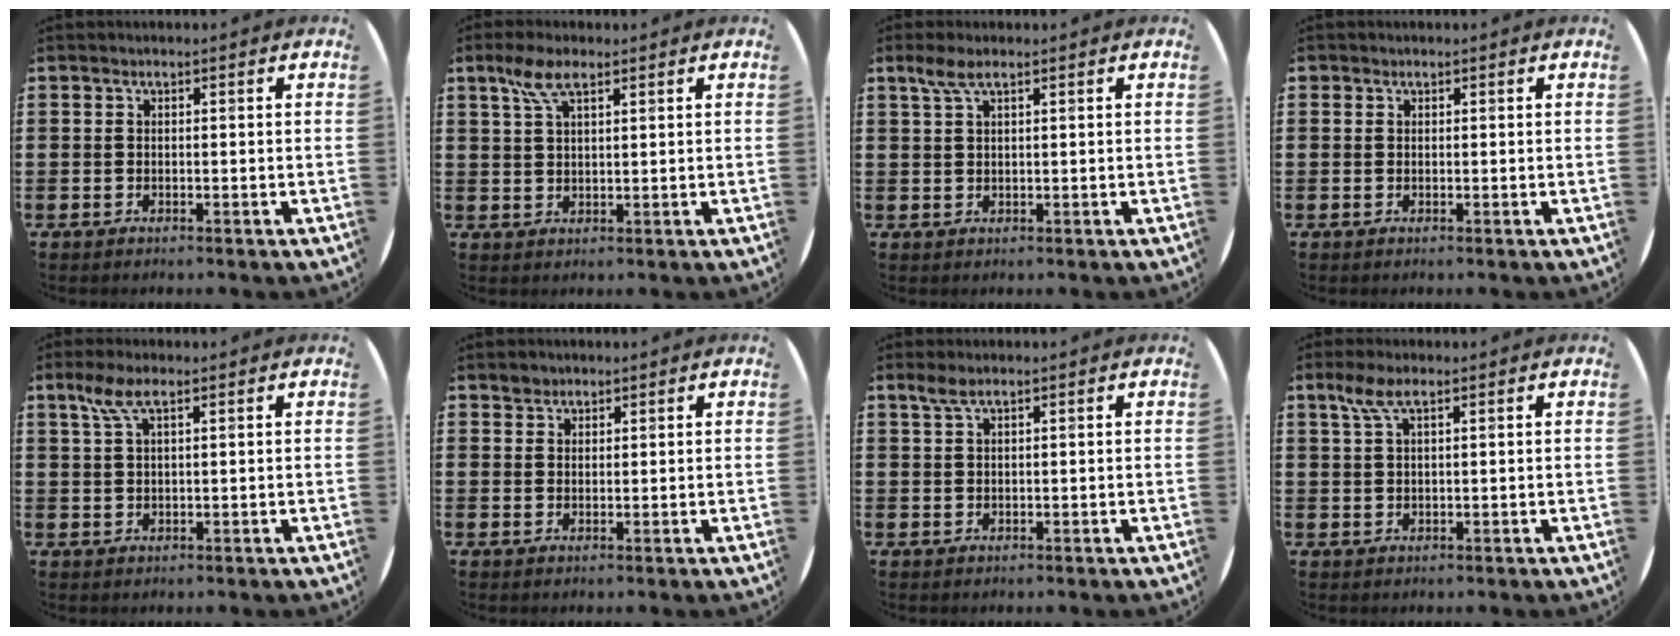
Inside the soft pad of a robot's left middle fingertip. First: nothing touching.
{"total": 5.1, "force": [3.0, 1.7, 3.7], "torque": [-0.082, 0.009, 0.052]}
{"total": 2.5, "force": [1.5, 0.5, 1.9], "torque": [-0.040, 0.006, 0.026]}
{"total": 0.0}
{"total": 3.7, "force": [2.0, 0.9, 2.9], "torque": [-0.061, 0.008, 0.034]}
{"total": 1.6, "force": [1.4, 0.6, -0.2], "torque": [0.001, 0.002, 0.029]}
{"total": 1.6, "force": [1.1, 0.2, 1.2], "torque": [-0.024, 0.004, 0.019]}
{"total": 3.3, "force": [1.9, 0.8, 2.6], "torque": [-0.055, 0.006, 0.032]}